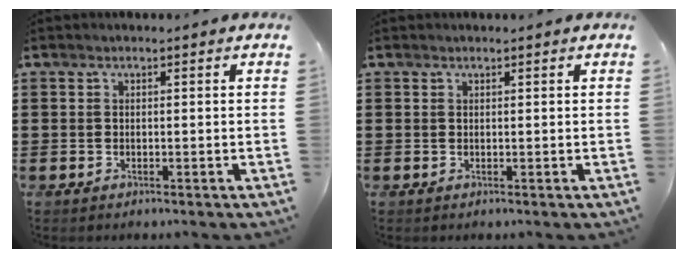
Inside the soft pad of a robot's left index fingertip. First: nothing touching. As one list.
[{"total": 0.0}]